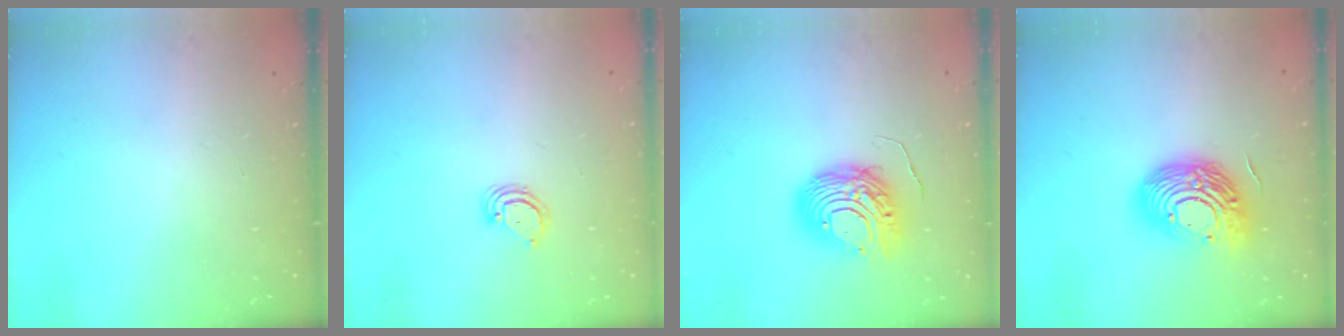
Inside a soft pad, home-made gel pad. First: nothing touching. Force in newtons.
{"total": 3.2, "press": 3.2, "slide": 0.4}
{"total": 10.5, "press": 10.5, "slide": 0.9}
{"total": 17.5, "press": 17.5, "slide": 1.3}